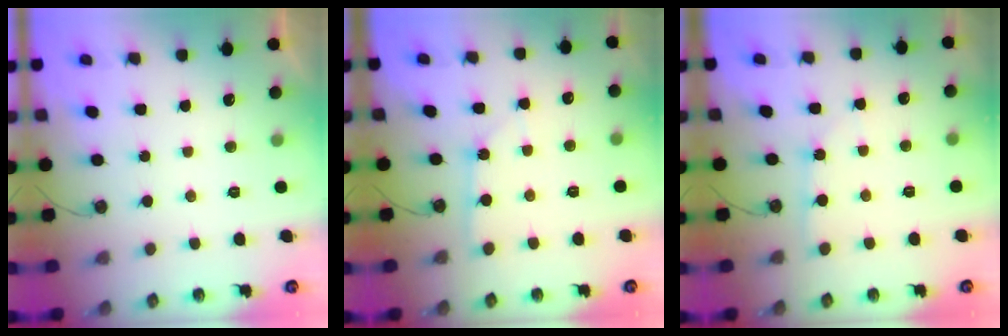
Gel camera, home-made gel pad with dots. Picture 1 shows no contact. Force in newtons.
{"total": 2.5, "press": 2.5, "slide": 0.2}
{"total": 2.6, "press": 2.6, "slide": 0.3}